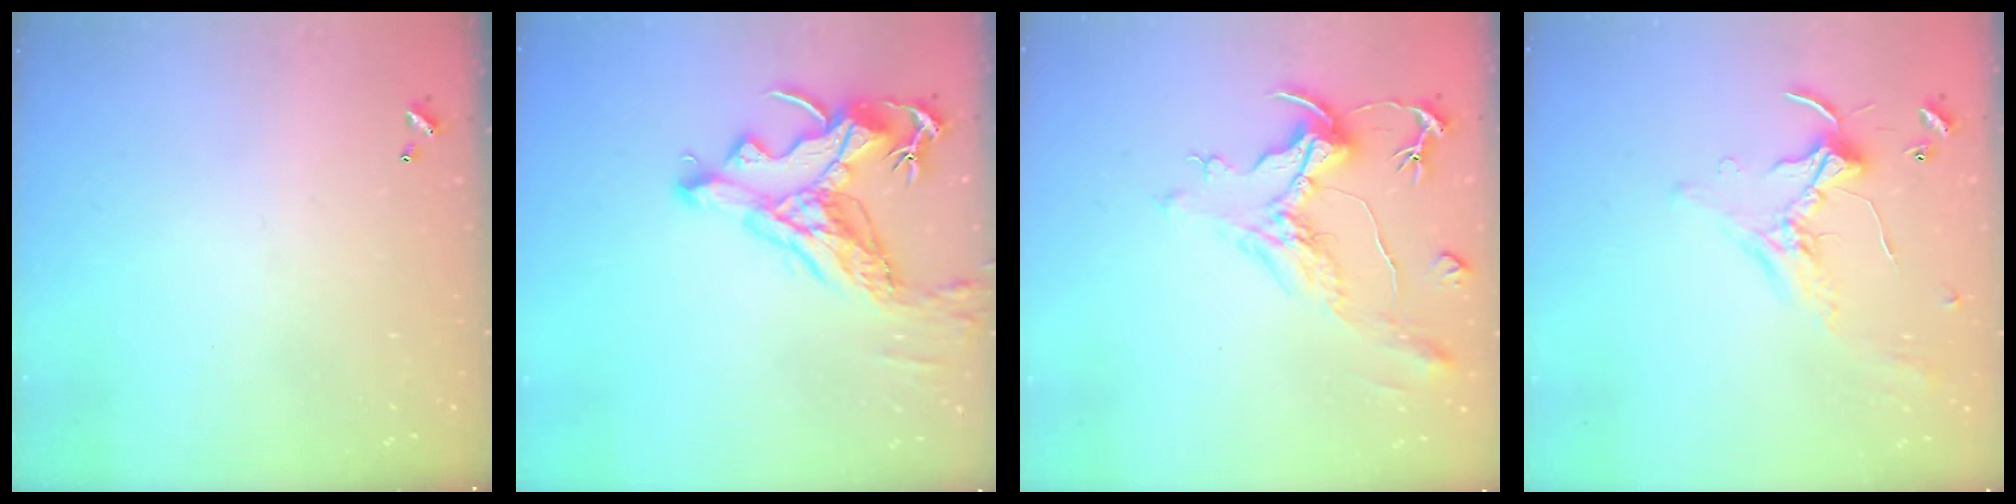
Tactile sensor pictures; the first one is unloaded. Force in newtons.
{"total": 9.9, "press": 9.7, "slide": 1.9}
{"total": 1.9, "press": 1.4, "slide": 1.2}
{"total": 0.8, "press": 0.7, "slide": 0.4}